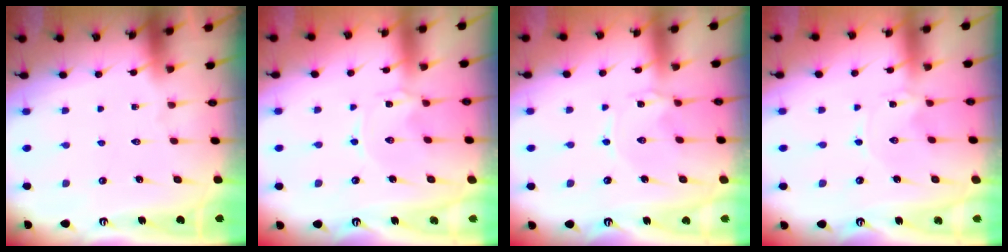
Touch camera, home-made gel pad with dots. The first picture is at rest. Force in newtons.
{"total": 0.0}
{"total": 1.4, "press": 1.4, "slide": 0.1}
{"total": 0.0}